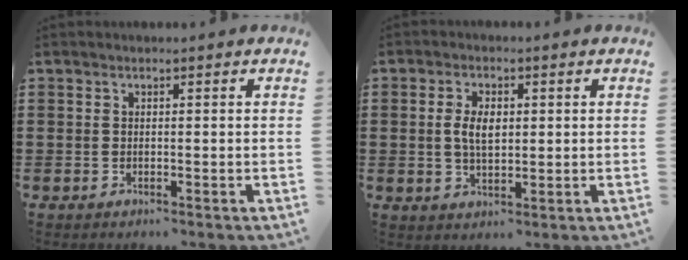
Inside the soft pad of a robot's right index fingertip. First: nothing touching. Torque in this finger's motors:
{"motor_torque": [0.12, 0.06, 0.35, 0.11]}